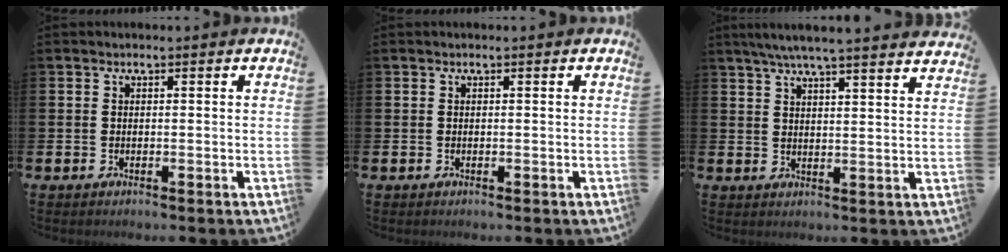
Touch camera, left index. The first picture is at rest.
{"total": 0.0}
{"total": 5.9, "force": [5.5, -0.2, 1.9], "torque": [-0.047, -0.024, 0.098]}